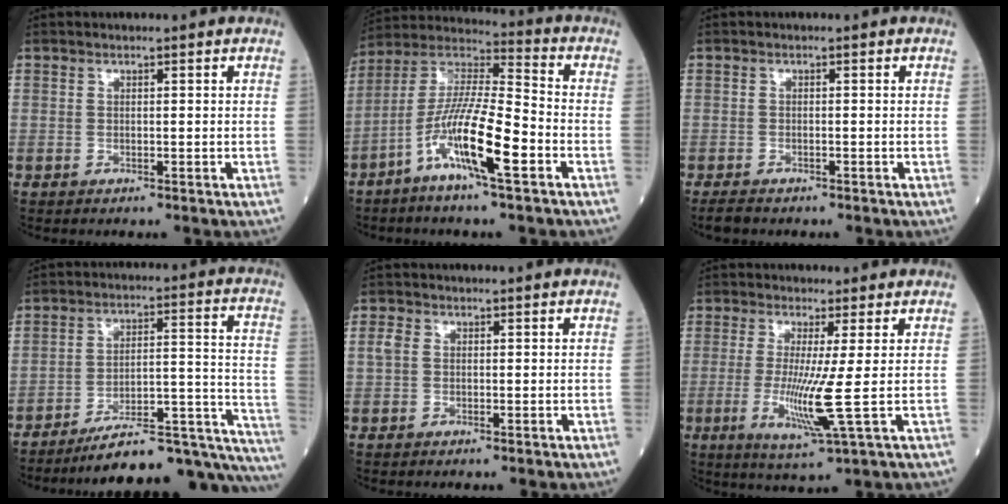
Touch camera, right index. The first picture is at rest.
{"total": 13.5, "force": [-5.8, 1.1, 12.2], "torque": [-0.240, -0.004, -0.114]}
{"total": 1.8, "force": [-1.5, 0.6, 0.9], "torque": [-0.022, -0.004, -0.024]}
{"total": 21.6, "force": [-19.5, 2.4, 8.9], "torque": [-0.045, 0.053, -0.273]}
{"total": 1.6, "force": [0.1, 1.3, 0.9], "torque": [-0.030, 0.010, 0.001]}
{"total": 7.9, "force": [-0.9, -1.3, 7.8], "torque": [-0.159, -0.033, -0.017]}